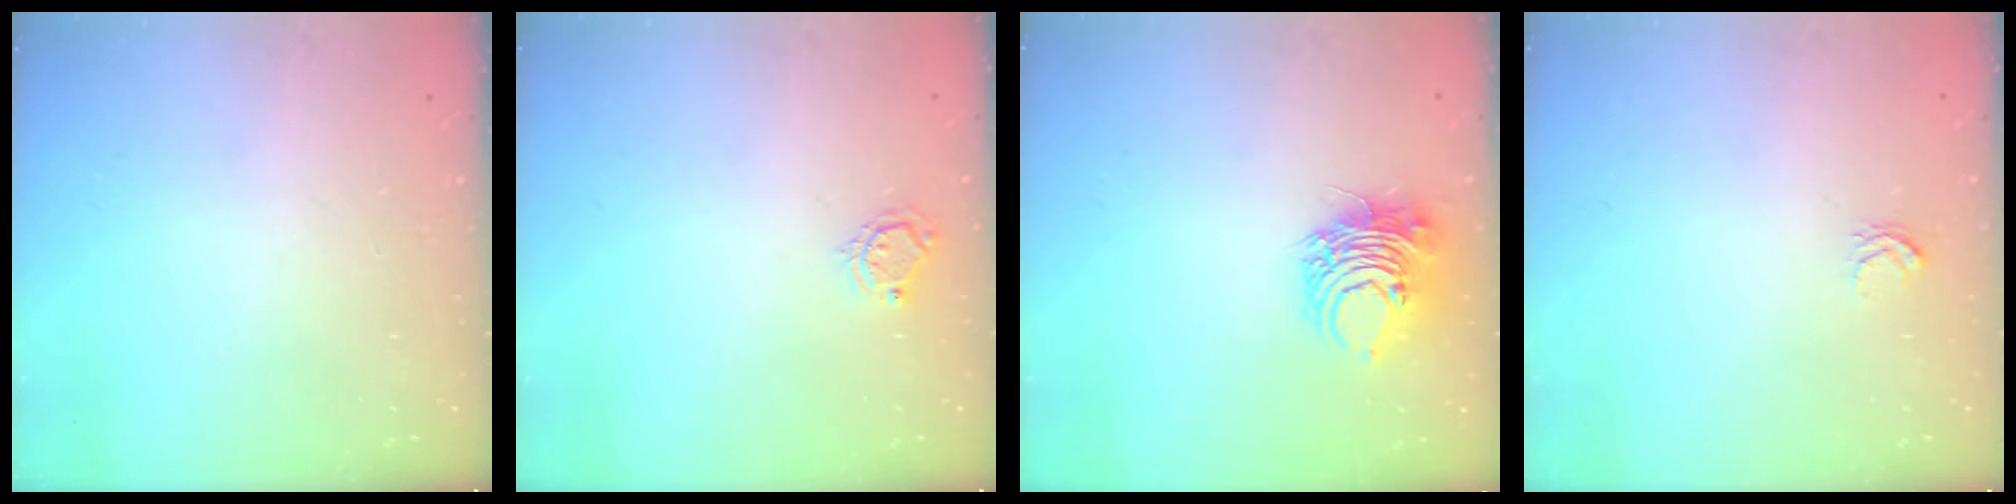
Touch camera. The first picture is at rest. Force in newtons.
{"total": 5.1, "press": 5.1, "slide": 0.4}
{"total": 9.1, "press": 9.1, "slide": 0.4}
{"total": 2.6, "press": 2.6, "slide": 0.2}